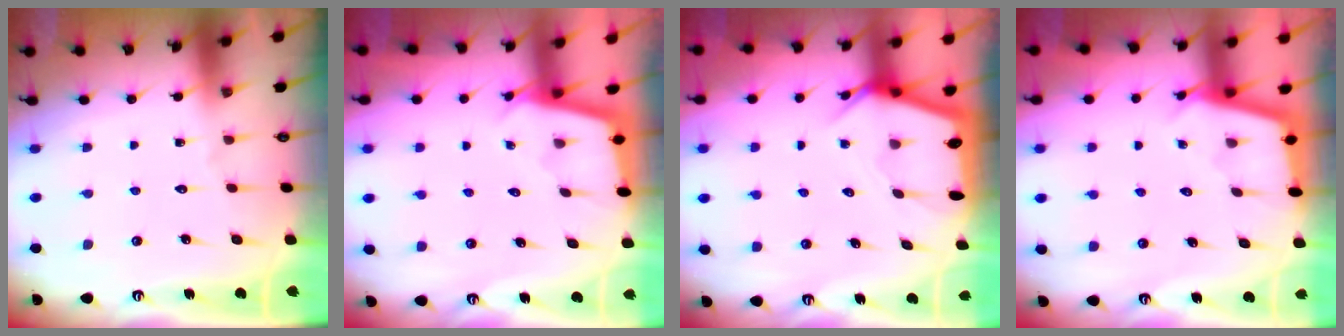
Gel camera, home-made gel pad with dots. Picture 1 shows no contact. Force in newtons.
{"total": 2.3, "press": 2.3, "slide": 0.2}
{"total": 4.1, "press": 4.1, "slide": 0.3}
{"total": 2.9, "press": 2.9, "slide": 0.3}